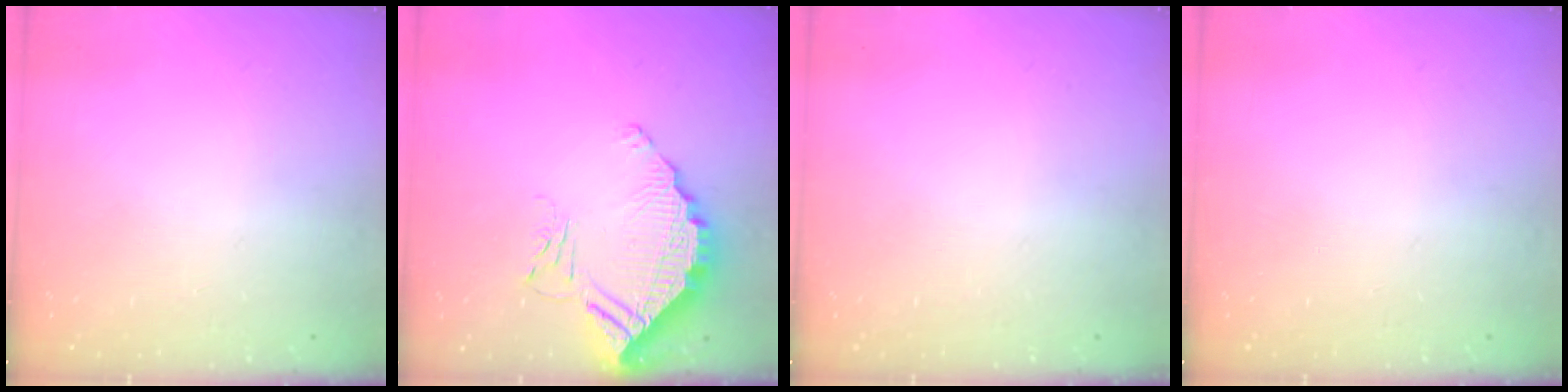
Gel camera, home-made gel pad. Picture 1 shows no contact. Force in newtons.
{"total": 12.2, "press": 12.1, "slide": 0.7}
{"total": 0.0}
{"total": 0.0}